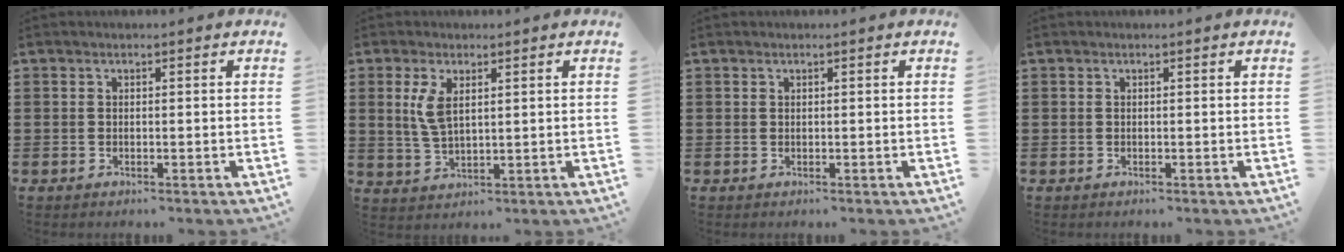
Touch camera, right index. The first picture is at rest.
{"total": 4.5, "force": [1.5, 2.0, 3.8], "torque": [-0.089, 0.004, 0.022]}
{"total": 0.0}
{"total": 0.0}